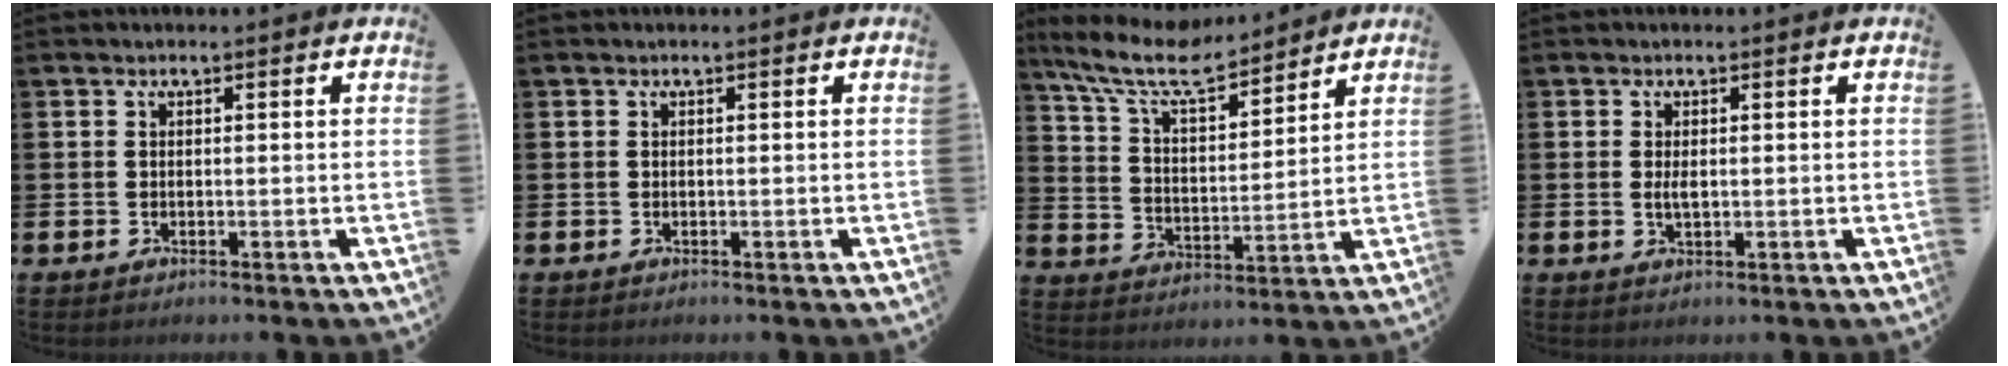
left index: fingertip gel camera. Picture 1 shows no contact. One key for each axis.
{"total": 0.0}
{"total": 9.4, "fx": 8.4, "fy": 2.1, "fz": 3.8, "tx": -0.107, "ty": -0.044, "tz": 0.149}
{"total": 1.6, "fx": 0.1, "fy": 0.6, "fz": 1.4, "tx": -0.025, "ty": 0.001, "tz": 0.000}